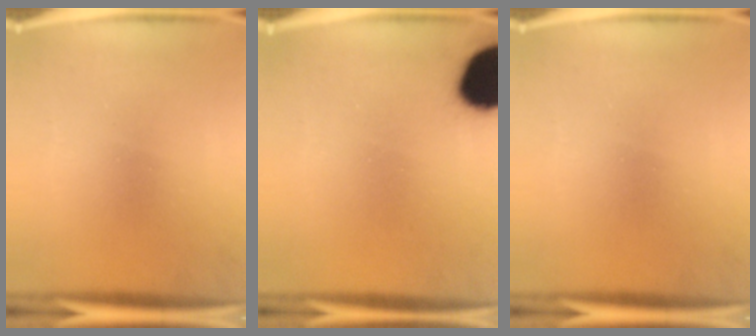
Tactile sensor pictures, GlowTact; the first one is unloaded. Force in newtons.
{"total": 18.1}
{"total": 0.0}